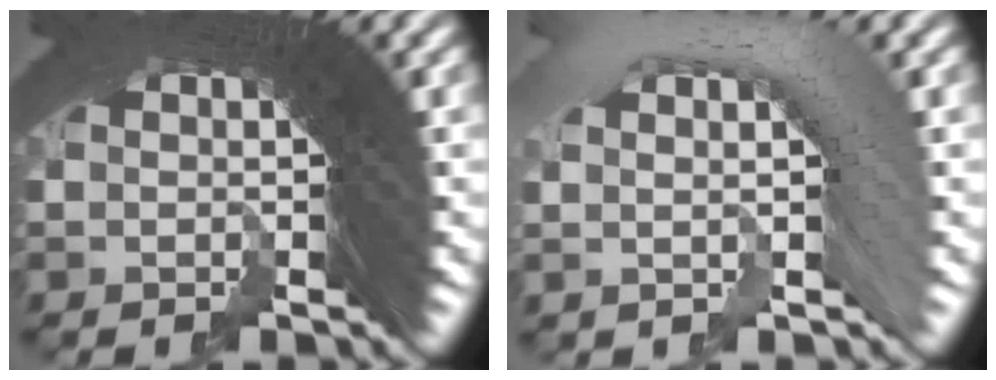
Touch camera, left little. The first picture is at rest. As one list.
[{"total": 3.8, "force": [1.1, 0.9, 3.5], "torque": [-0.031, 0.032, 0.011]}]